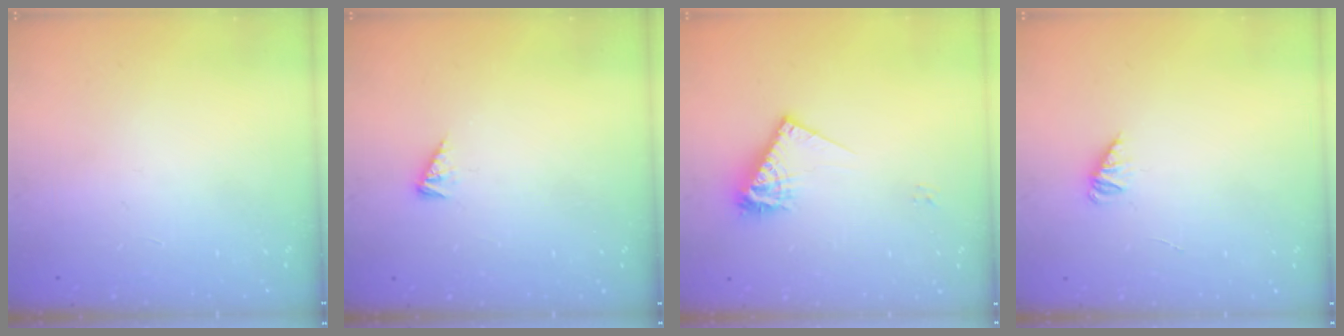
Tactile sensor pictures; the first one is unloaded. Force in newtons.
{"total": 2.9, "press": 2.9, "slide": 0.4}
{"total": 9.7, "press": 9.7, "slide": 0.4}
{"total": 1.1, "press": 1.1, "slide": 0.2}